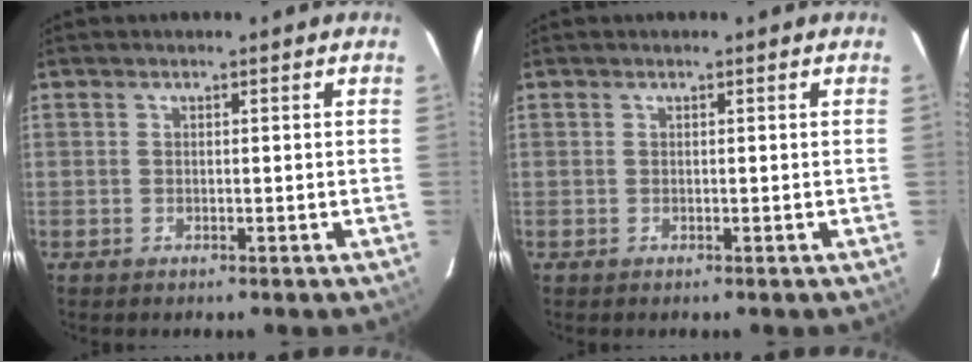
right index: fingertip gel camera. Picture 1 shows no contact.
{"total": 0.0}